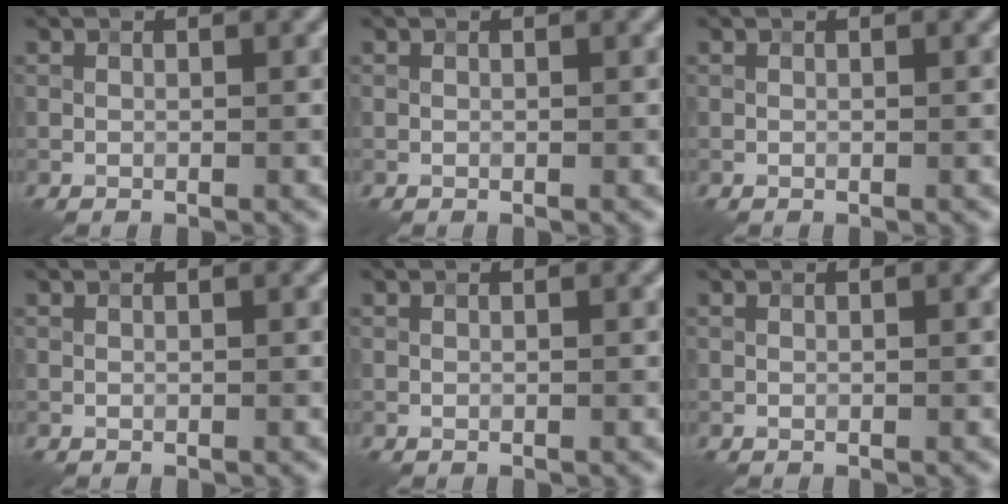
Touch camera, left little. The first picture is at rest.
{"total": 0.0}
{"total": 0.0}
{"total": 0.0}
{"total": 0.0}
{"total": 0.0}